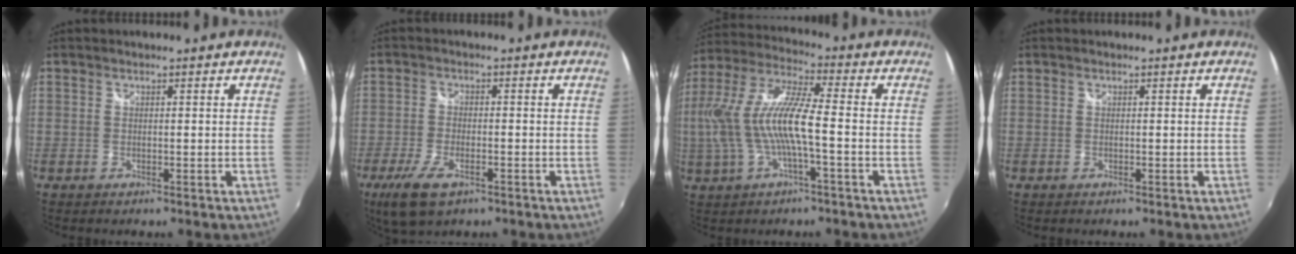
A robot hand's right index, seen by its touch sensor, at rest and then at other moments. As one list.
[{"total": 8.5, "force": [-4.9, 3.6, 6.0], "torque": [-0.147, -0.025, -0.091]}, {"total": 14.2, "force": [-1.7, 2.5, 13.9], "torque": [-0.263, -0.001, -0.029]}, {"total": 0.0}]